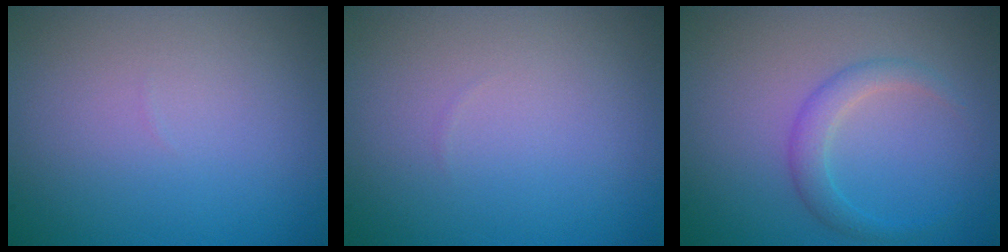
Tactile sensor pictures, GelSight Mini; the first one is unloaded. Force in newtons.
{"total": 0.0}
{"total": 2.0, "press": 2.0, "slide": 0.1}